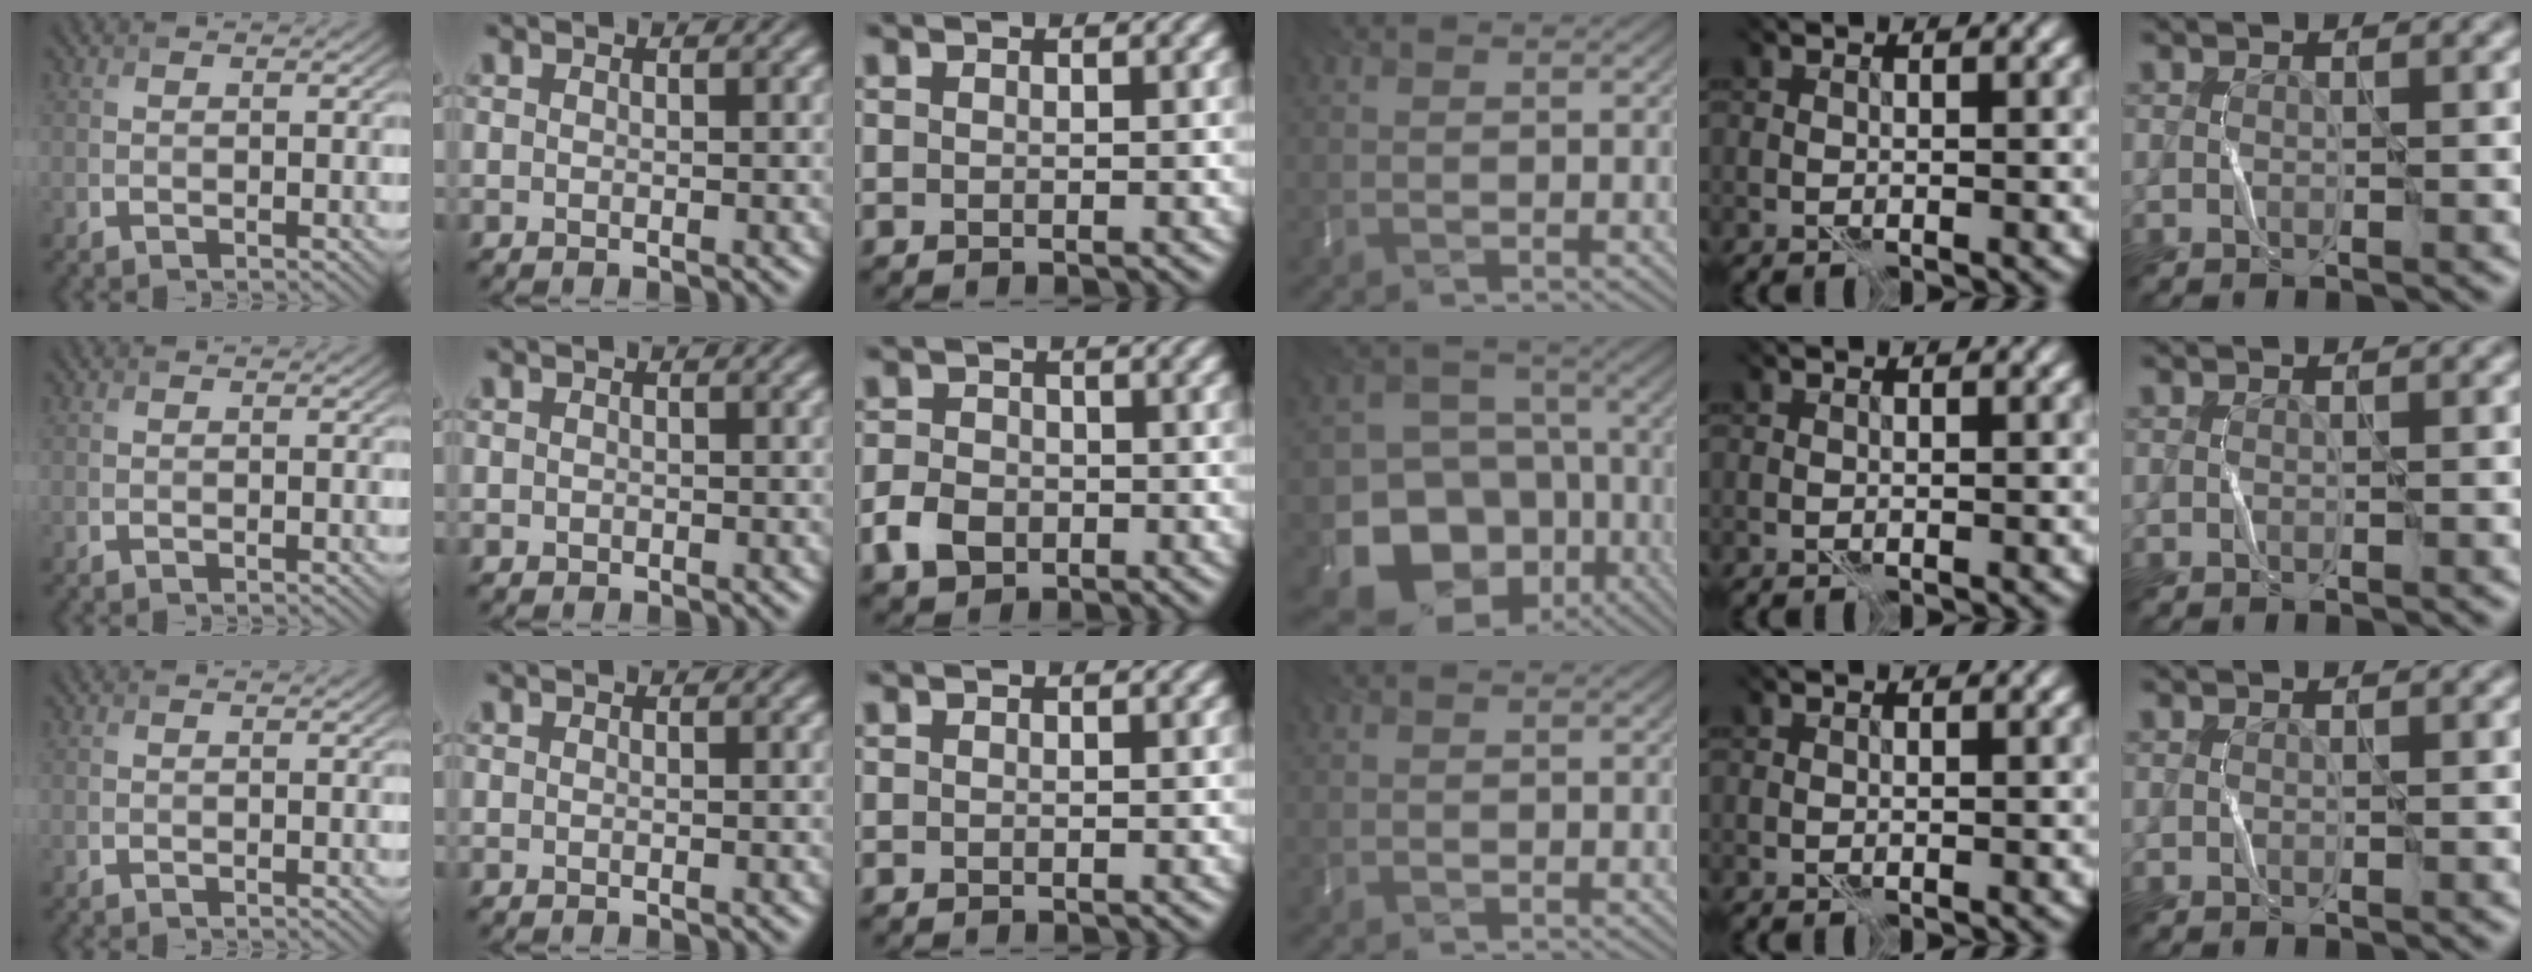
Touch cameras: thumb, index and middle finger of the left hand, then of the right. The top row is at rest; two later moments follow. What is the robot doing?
{"motion": "fold", "object": "bubble wrap"}